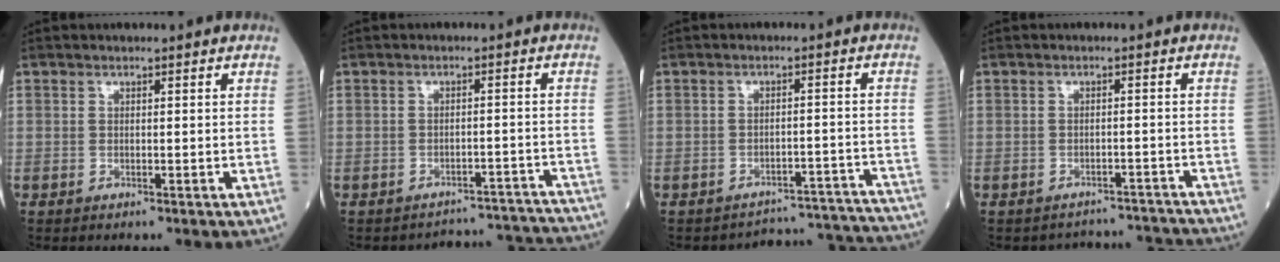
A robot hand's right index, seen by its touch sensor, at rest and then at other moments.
{"total": 11.6, "force": [-11.5, 0.9, -0.8], "torque": [0.027, 0.032, -0.127]}
{"total": 13.4, "force": [-13.4, 0.7, -0.8], "torque": [0.035, 0.035, -0.155]}
{"total": 7.0, "force": [-6.8, 1.1, -1.2], "torque": [0.020, 0.026, -0.075]}